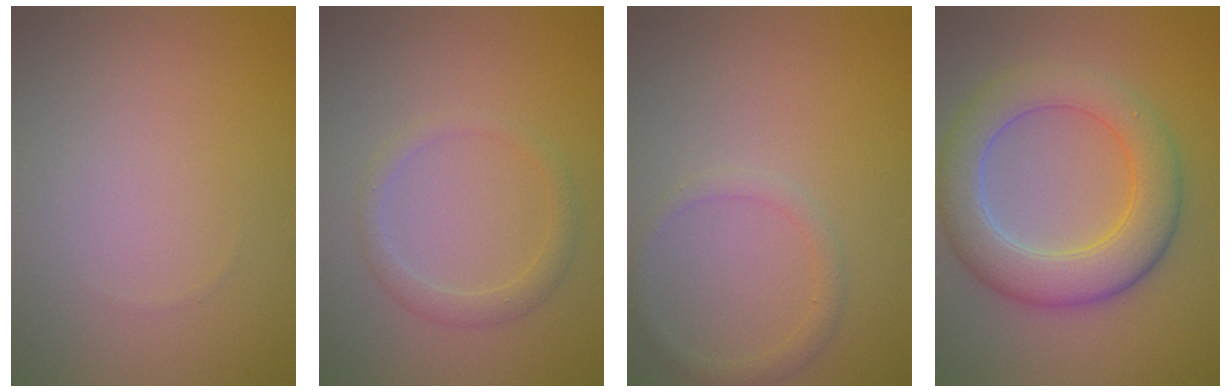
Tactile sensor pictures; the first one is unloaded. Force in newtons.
{"total": 1.6, "press": 1.6, "slide": 0.1}
{"total": 1.4, "press": 1.4, "slide": 0.1}
{"total": 6.5, "press": 6.5, "slide": 0.4}